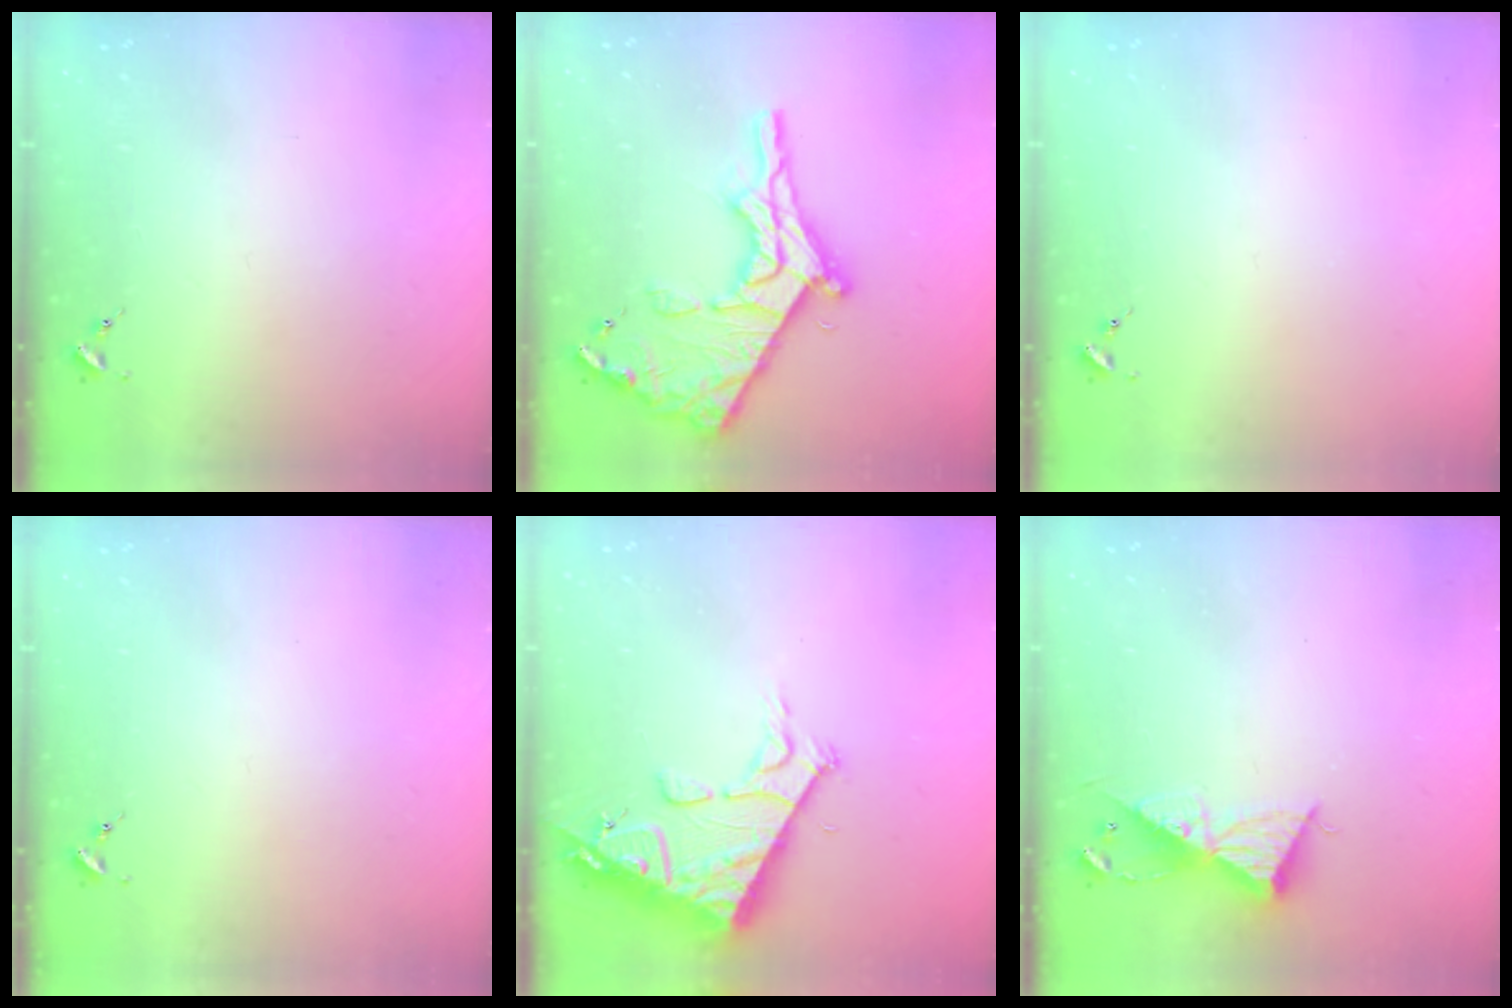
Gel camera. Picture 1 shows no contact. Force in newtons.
{"total": 21.0, "press": 20.9, "slide": 1.8}
{"total": 0.0}
{"total": 0.0}
{"total": 13.9, "press": 13.8, "slide": 1.7}
{"total": 9.3, "press": 9.3, "slide": 0.7}